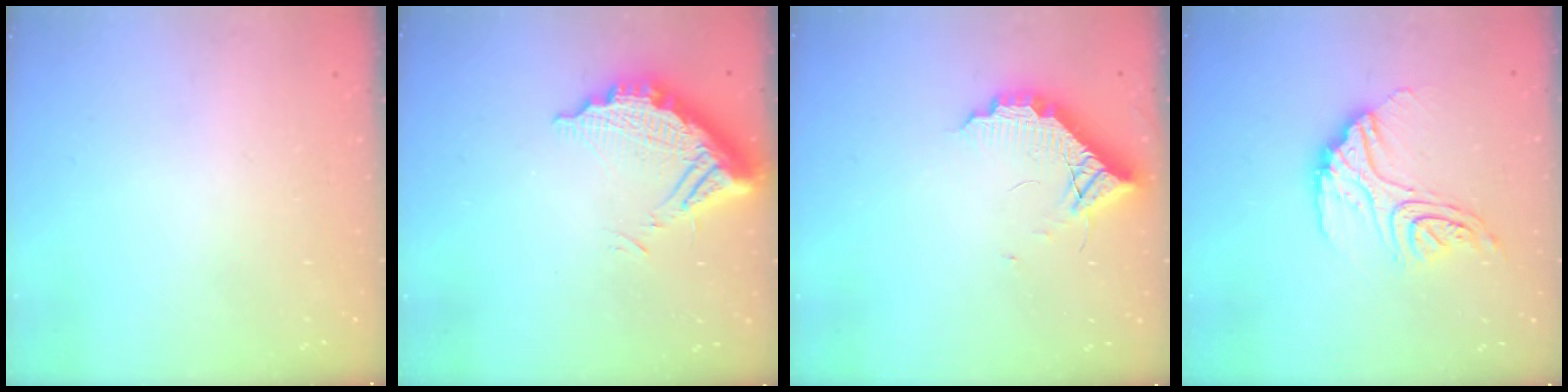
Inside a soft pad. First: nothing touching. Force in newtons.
{"total": 13.1, "press": 13.1, "slide": 1.2}
{"total": 10.2, "press": 10.2, "slide": 0.8}
{"total": 14.0, "press": 14.0, "slide": 0.8}